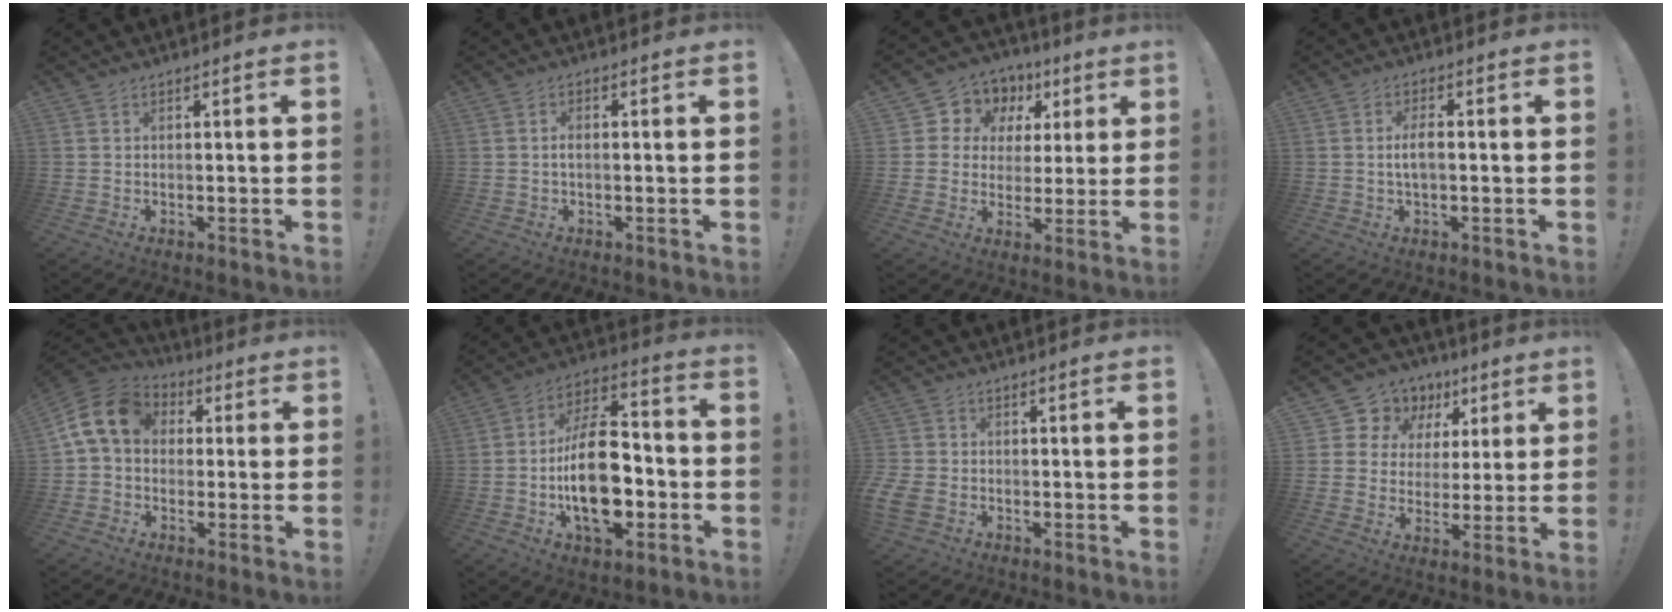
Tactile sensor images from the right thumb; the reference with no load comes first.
{"total": 2.1, "force": [-0.3, 0.8, 1.9], "torque": [-0.038, 0.007, -0.005]}
{"total": 8.8, "force": [2.6, 8.0, 2.4], "torque": [-0.036, -0.022, 0.054]}
{"total": 4.4, "force": [-0.4, 1.5, 4.1], "torque": [-0.092, 0.004, -0.011]}
{"total": 12.7, "force": [2.2, 9.6, 7.9], "torque": [-0.146, 0.015, 0.049]}
{"total": 22.2, "force": [-4.6, 12.3, 17.9], "torque": [-0.316, 0.022, -0.070]}
{"total": 4.6, "force": [-1.3, 3.7, 2.4], "torque": [-0.066, 0.001, -0.023]}
{"total": 10.0, "force": [4.4, 8.6, 2.5], "torque": [-0.046, -0.028, 0.092]}